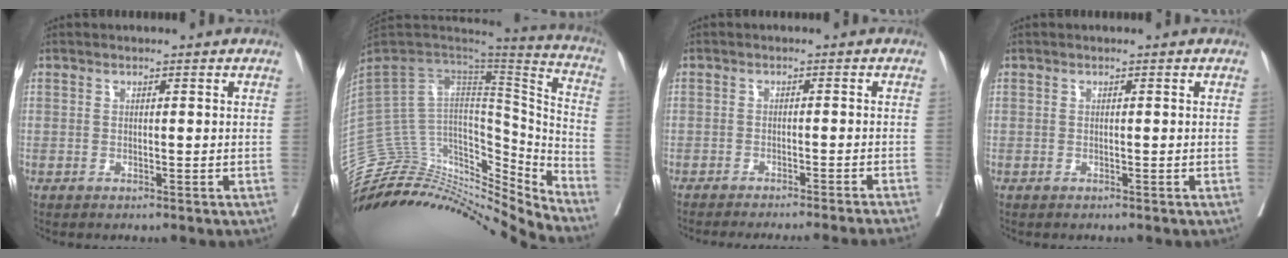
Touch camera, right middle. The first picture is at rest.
{"total": 30.2, "force": [-28.2, 6.0, 8.9], "torque": [-0.144, 0.040, -0.419]}
{"total": 15.0, "force": [-13.8, -1.4, 5.7], "torque": [-0.064, -0.038, -0.174]}
{"total": 0.0}